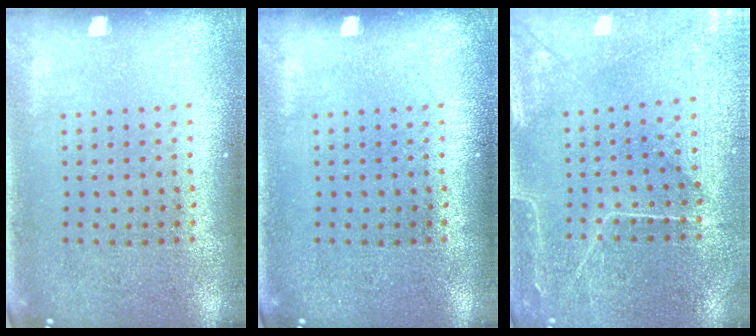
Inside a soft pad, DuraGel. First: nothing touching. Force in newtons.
{"total": 0.0}
{"total": 0.7, "press": 0.5, "slide": 0.4}